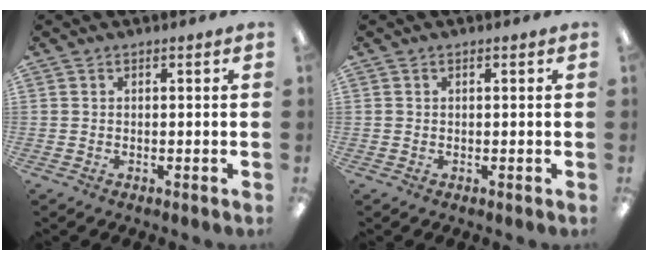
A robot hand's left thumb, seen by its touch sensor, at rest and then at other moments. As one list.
[{"total": 0.7, "force": [0.0, 0.5, 0.6], "torque": [-0.011, 0.005, -0.001]}]